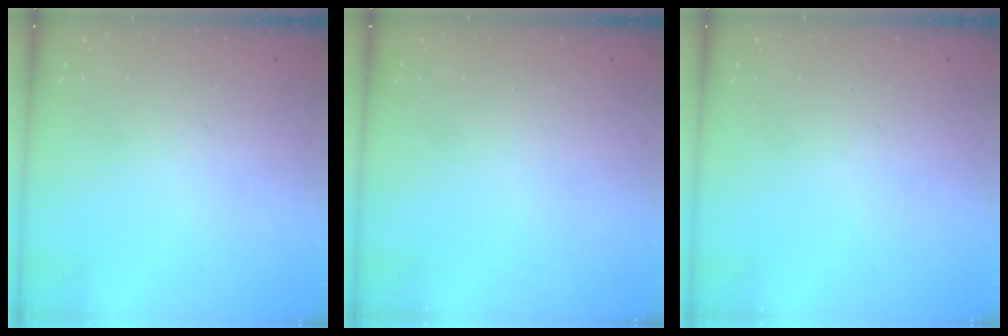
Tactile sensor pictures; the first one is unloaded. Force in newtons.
{"total": 0.0}
{"total": 0.0}